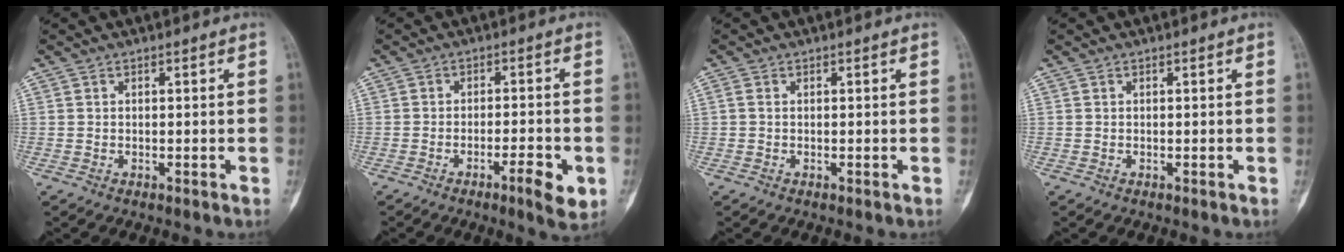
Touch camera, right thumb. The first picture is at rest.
{"total": 6.3, "force": [-2.6, 1.3, 5.5], "torque": [-0.082, 0.010, -0.036]}
{"total": 0.6, "force": [0.0, 0.4, 0.5], "torque": [-0.013, 0.000, 0.000]}
{"total": 0.0}